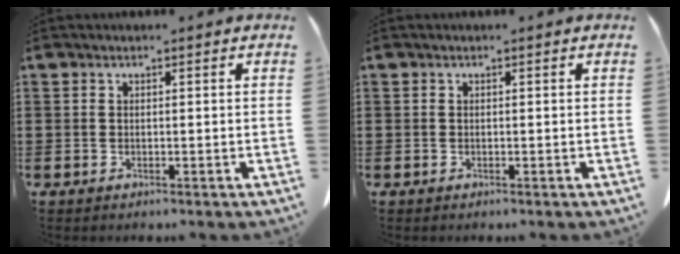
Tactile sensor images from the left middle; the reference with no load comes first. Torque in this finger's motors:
{"motor_torque": [0.00, 0.00, 0.00, 0.01]}